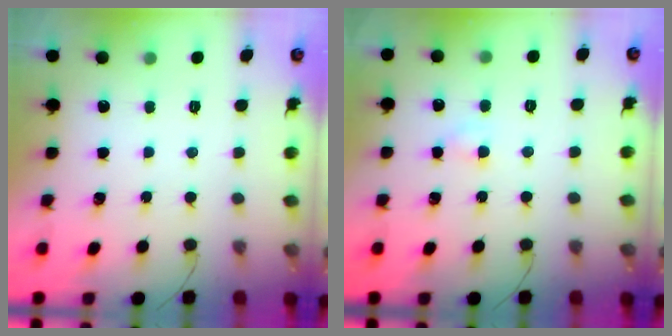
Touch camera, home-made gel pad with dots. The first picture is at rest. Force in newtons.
{"total": 2.9, "press": 2.7, "slide": 1.0}